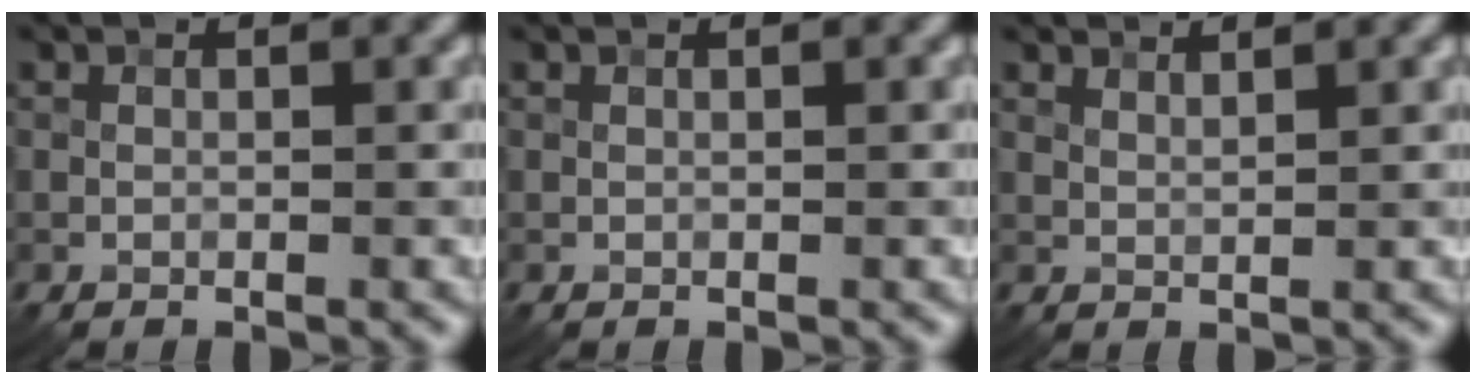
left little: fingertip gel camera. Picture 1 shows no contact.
{"total": 0.0}
{"total": 2.1, "force": [1.8, 0.5, 1.0], "torque": [-0.016, 0.002, 0.022]}